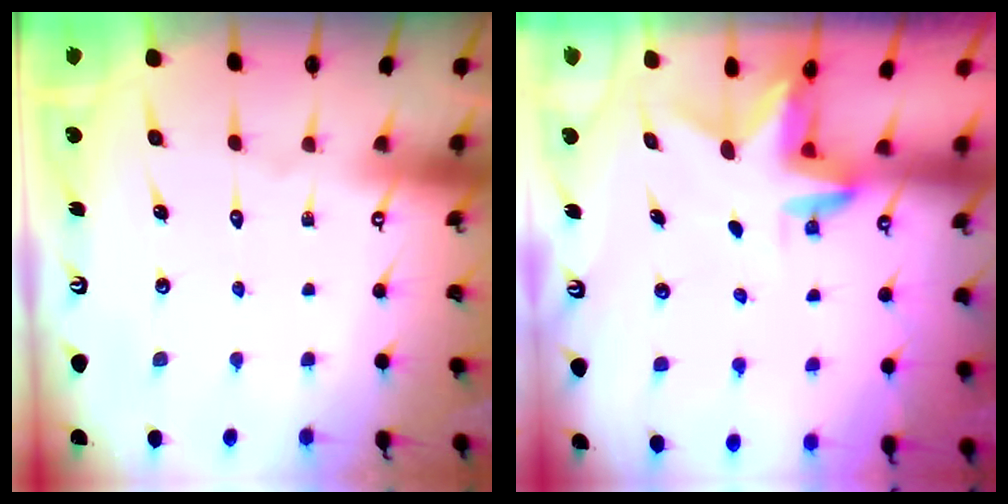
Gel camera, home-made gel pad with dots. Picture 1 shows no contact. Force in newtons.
{"total": 3.0, "press": 3.0, "slide": 0.2}